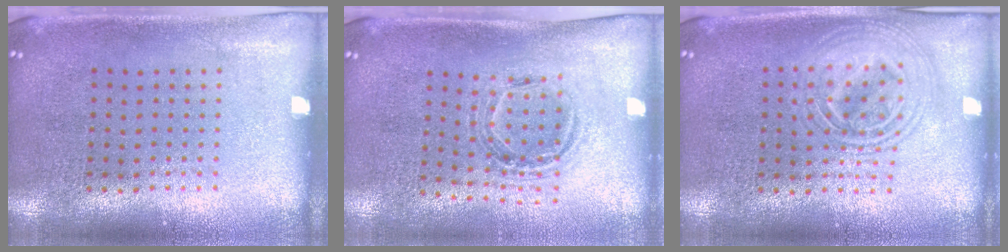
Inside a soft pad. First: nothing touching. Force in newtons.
{"total": 1.0, "press": 1.0, "slide": 0.1}
{"total": 2.4, "press": 2.4, "slide": 0.2}